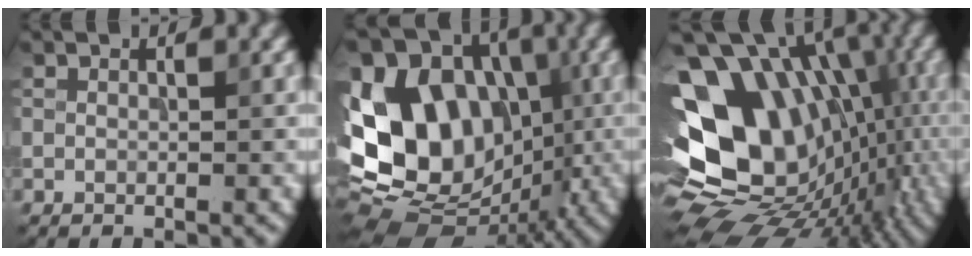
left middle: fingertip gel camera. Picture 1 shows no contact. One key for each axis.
{"total": 15.2, "fx": -0.1, "fy": 11.6, "fz": 9.7, "tx": -0.172, "ty": 0.026, "tz": -0.023}
{"total": 17.0, "fx": -0.3, "fy": 12.0, "fz": 12.1, "tx": -0.180, "ty": 0.021, "tz": 0.007}